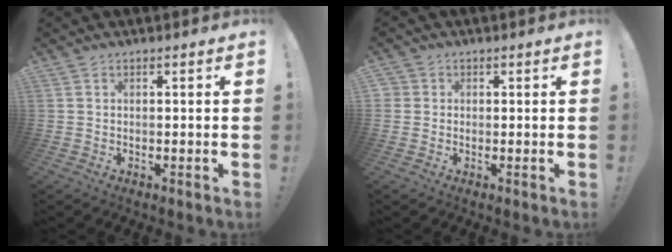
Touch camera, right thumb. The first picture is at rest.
{"total": 2.1, "force": [-0.1, 2.0, 0.6], "torque": [-0.004, 0.002, -0.002]}